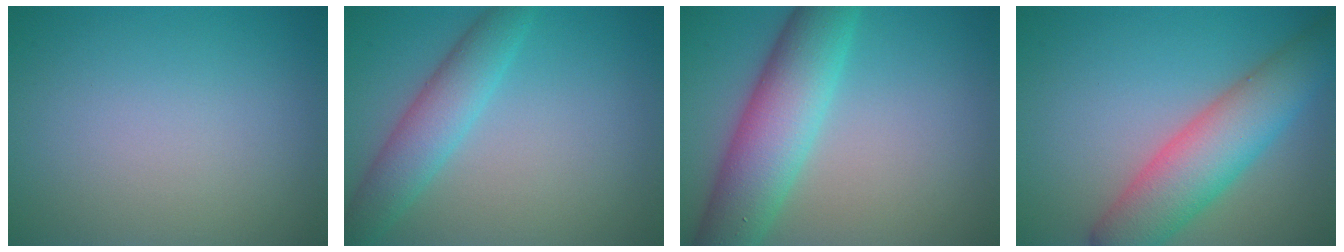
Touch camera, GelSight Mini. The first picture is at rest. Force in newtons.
{"total": 4.1, "press": 4.1, "slide": 0.1}
{"total": 7.8, "press": 7.8, "slide": 0.4}
{"total": 7.2, "press": 7.2, "slide": 0.1}